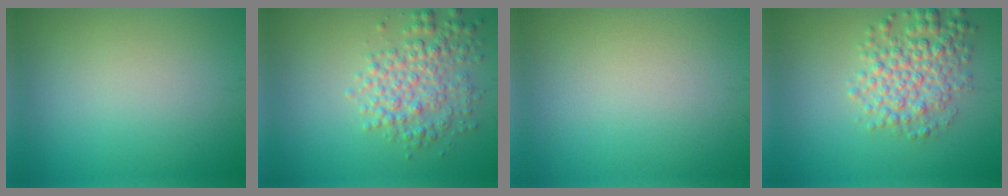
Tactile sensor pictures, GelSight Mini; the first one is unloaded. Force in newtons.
{"total": 4.1, "press": 4.1, "slide": 0.1}
{"total": 0.0}
{"total": 4.8, "press": 4.8, "slide": 0.0}